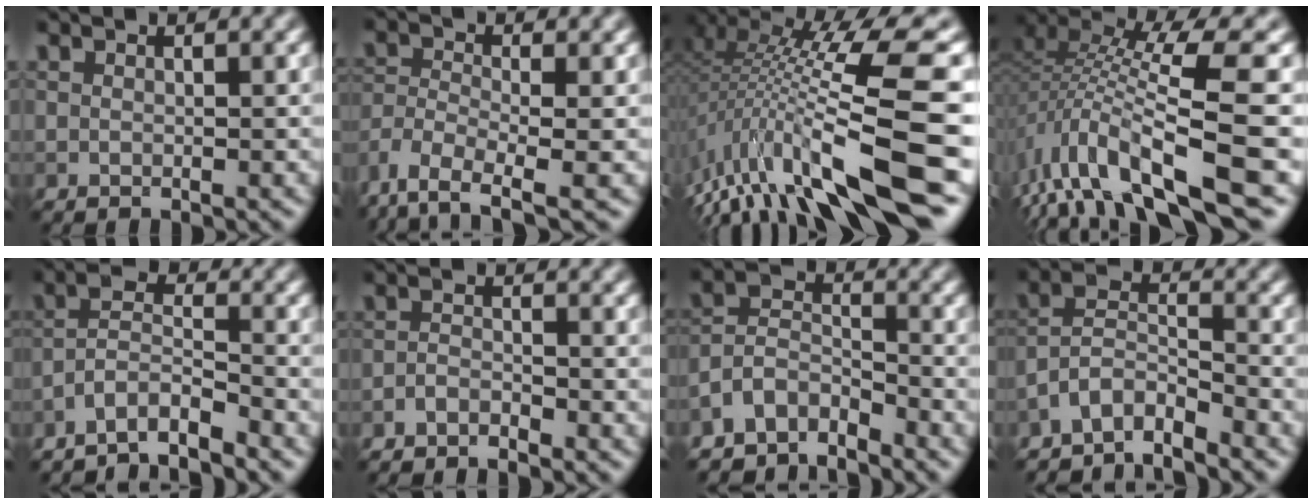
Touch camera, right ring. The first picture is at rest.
{"total": 6.1, "force": [-4.4, 2.1, 3.8], "torque": [-0.077, -0.010, -0.092]}
{"total": 12.9, "force": [-4.1, 2.4, 12.0], "torque": [-0.211, 0.010, -0.059]}
{"total": 10.6, "force": [-3.9, 3.0, 9.3], "torque": [-0.172, 0.021, -0.062]}
{"total": 4.9, "force": [-4.1, 0.9, 2.4], "torque": [-0.039, 0.004, -0.084]}
{"total": 2.0, "force": [-1.9, 0.3, 0.7], "torque": [-0.017, -0.001, -0.044]}
{"total": 5.3, "force": [-4.6, 2.1, 1.6], "torque": [-0.030, 0.000, -0.093]}
{"total": 5.1, "force": [-4.8, 1.0, 1.6], "torque": [-0.027, -0.001, -0.092]}